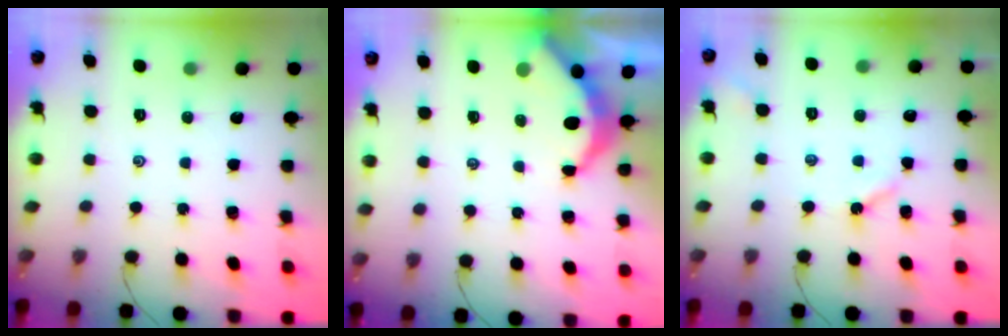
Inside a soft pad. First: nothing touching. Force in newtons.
{"total": 5.4, "press": 5.4, "slide": 0.4}
{"total": 4.3, "press": 4.3, "slide": 0.4}